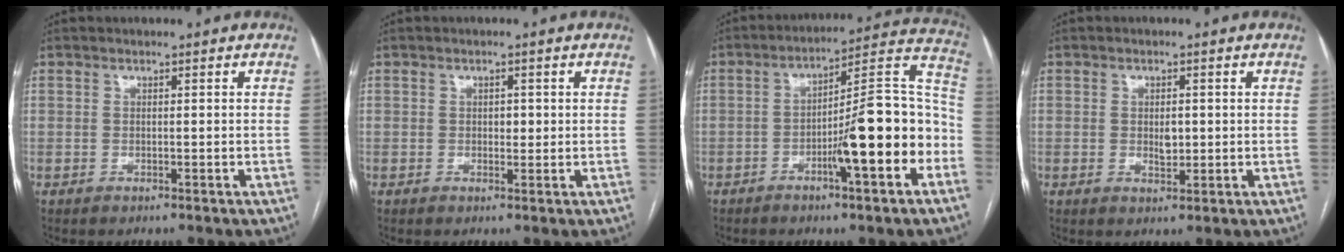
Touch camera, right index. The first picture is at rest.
{"total": 1.5, "force": [0.2, 1.0, 1.2], "torque": [-0.015, 0.001, 0.003]}
{"total": 16.1, "force": [-5.2, 2.0, 15.1], "torque": [-0.219, 0.024, -0.077]}
{"total": 2.6, "force": [0.1, 1.3, 2.3], "torque": [-0.038, -0.001, 0.004]}